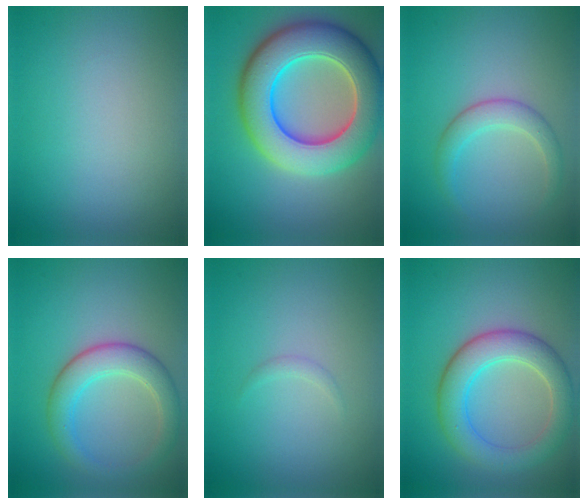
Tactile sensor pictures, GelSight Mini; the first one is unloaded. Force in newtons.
{"total": 11.1, "press": 11.1, "slide": 0.3}
{"total": 2.5, "press": 2.5, "slide": 0.2}
{"total": 4.3, "press": 4.3, "slide": 0.2}
{"total": 0.6, "press": 0.6, "slide": 0.0}
{"total": 5.7, "press": 5.7, "slide": 0.4}